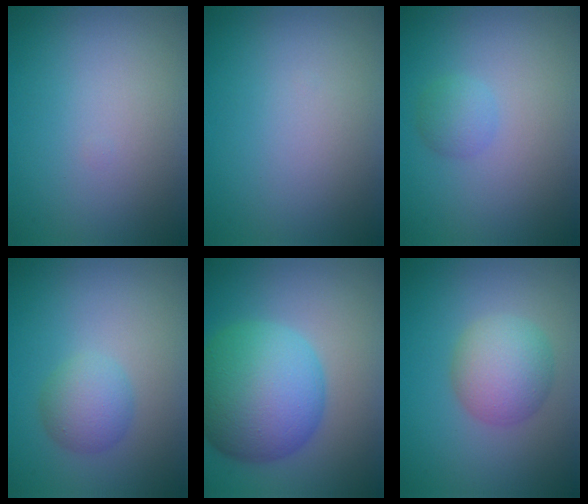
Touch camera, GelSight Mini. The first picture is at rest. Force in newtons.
{"total": 0.0}
{"total": 1.5, "press": 1.5, "slide": 0.1}
{"total": 2.9, "press": 2.9, "slide": 0.1}
{"total": 10.9, "press": 10.9, "slide": 0.1}
{"total": 4.4, "press": 4.4, "slide": 0.1}